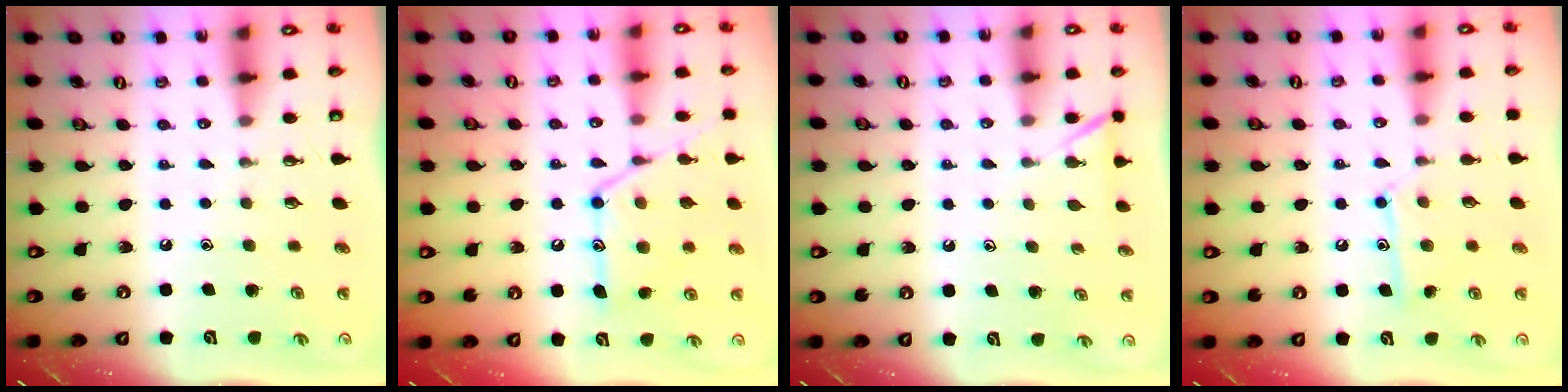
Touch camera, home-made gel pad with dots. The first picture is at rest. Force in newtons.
{"total": 14.4, "press": 14.3, "slide": 1.1}
{"total": 3.7, "press": 3.6, "slide": 0.4}
{"total": 10.1, "press": 10.1, "slide": 0.8}